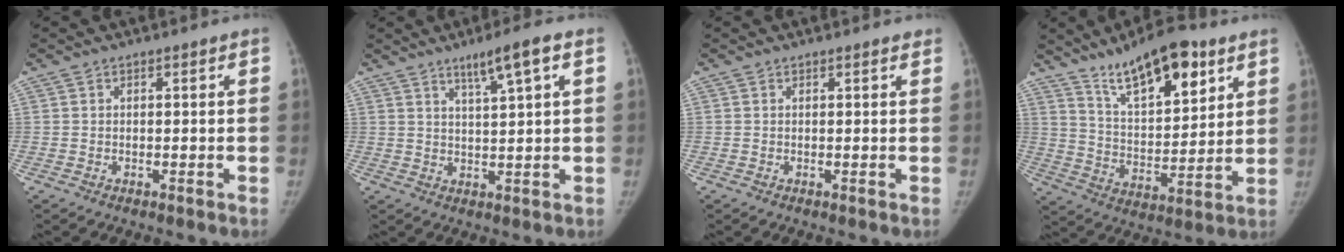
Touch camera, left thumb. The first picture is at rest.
{"total": 6.4, "force": [3.5, 0.3, 5.4], "torque": [-0.092, -0.013, 0.061]}
{"total": 1.0, "force": [0.8, 0.4, 0.3], "torque": [-0.001, -0.002, 0.010]}
{"total": 17.2, "force": [10.8, 6.5, 11.6], "torque": [-0.152, -0.055, 0.188]}